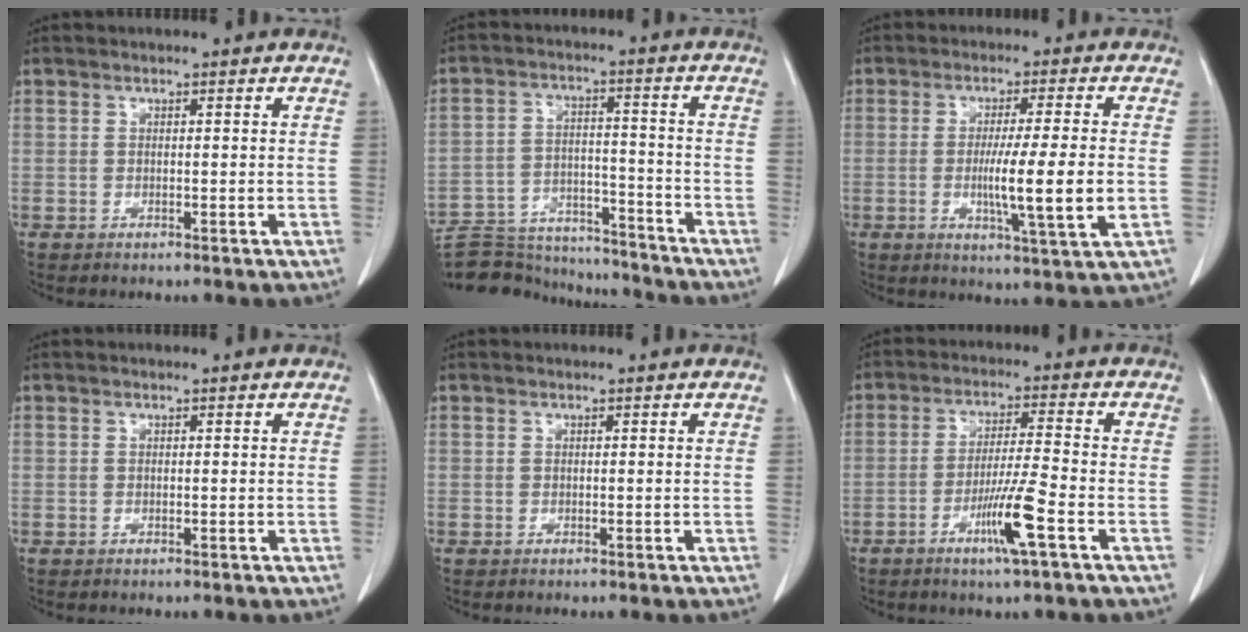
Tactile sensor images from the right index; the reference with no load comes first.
{"total": 17.1, "force": [-16.3, 4.1, 3.2], "torque": [-0.070, 0.020, -0.242]}
{"total": 10.2, "force": [-1.5, -0.5, 10.1], "torque": [-0.167, -0.020, -0.029]}
{"total": 0.0}
{"total": 0.0}
{"total": 8.1, "force": [-3.7, -0.6, 7.1], "torque": [-0.134, -0.010, -0.070]}